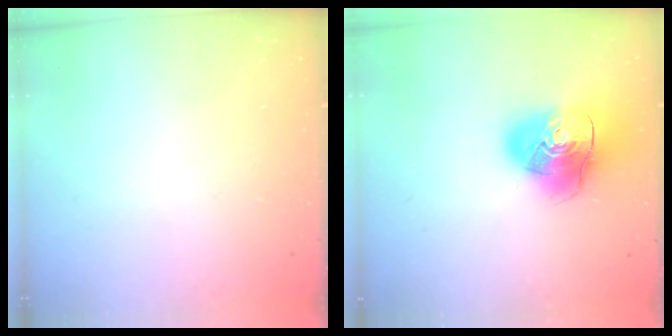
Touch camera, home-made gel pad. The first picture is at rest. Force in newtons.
{"total": 17.9, "press": 17.8, "slide": 2.3}